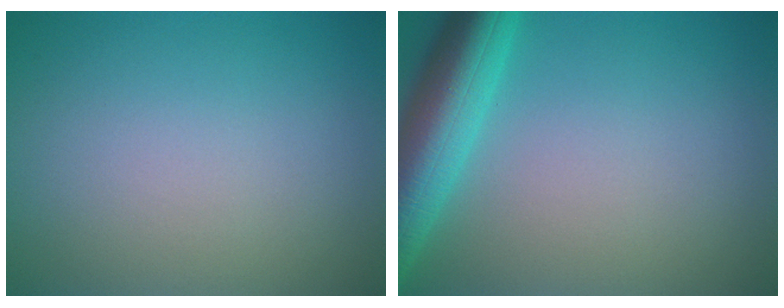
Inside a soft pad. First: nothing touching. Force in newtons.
{"total": 7.3, "press": 7.3, "slide": 0.3}